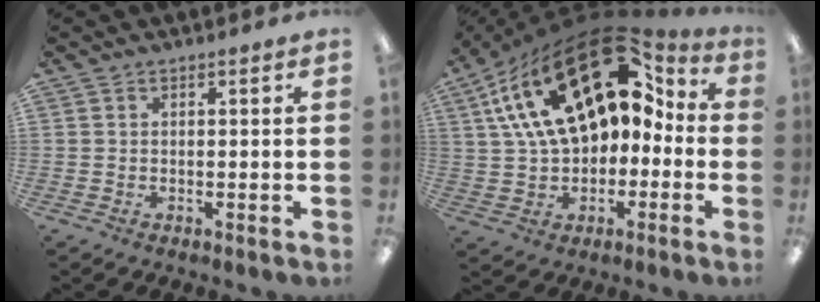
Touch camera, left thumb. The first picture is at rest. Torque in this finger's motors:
{"motor_torque": [1.38, 3.63, 2.77, 0.00, 0.38]}